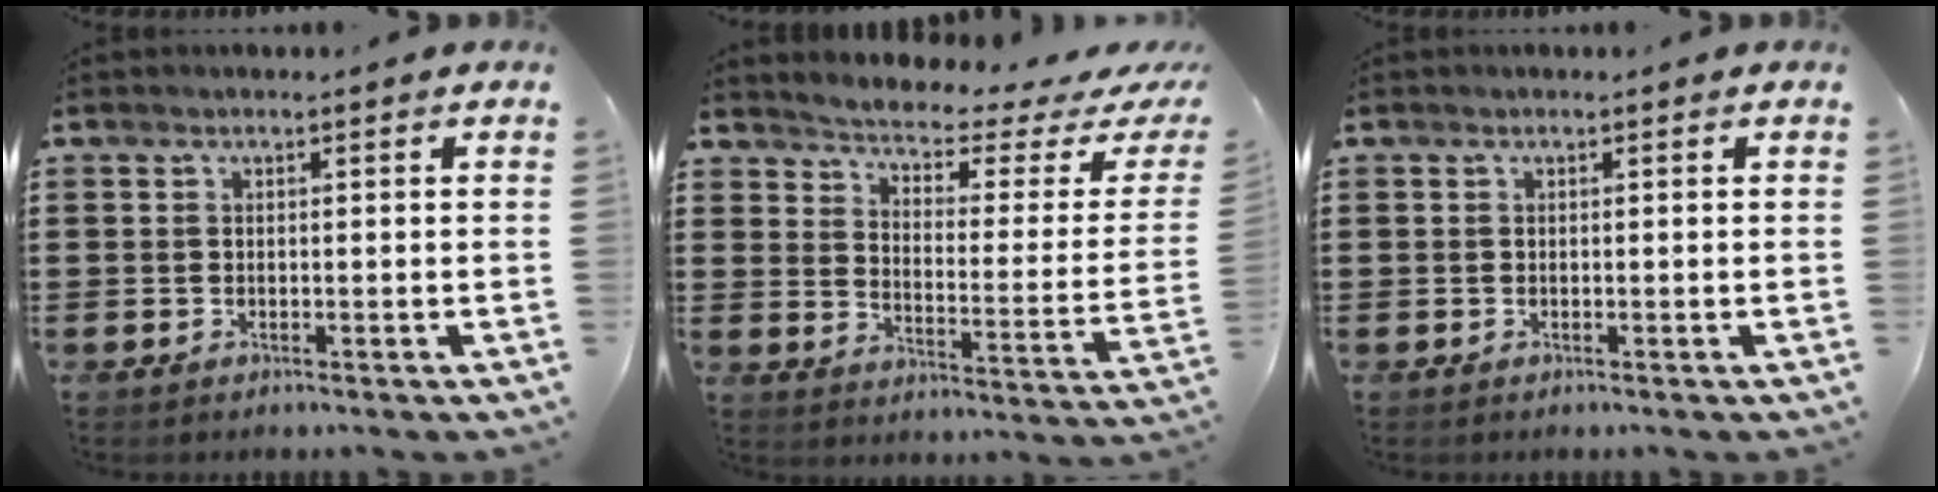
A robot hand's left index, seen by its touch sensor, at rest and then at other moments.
{"total": 2.4, "force": [2.2, 0.2, 1.1], "torque": [-0.039, -0.029, 0.026]}
{"total": 0.0}